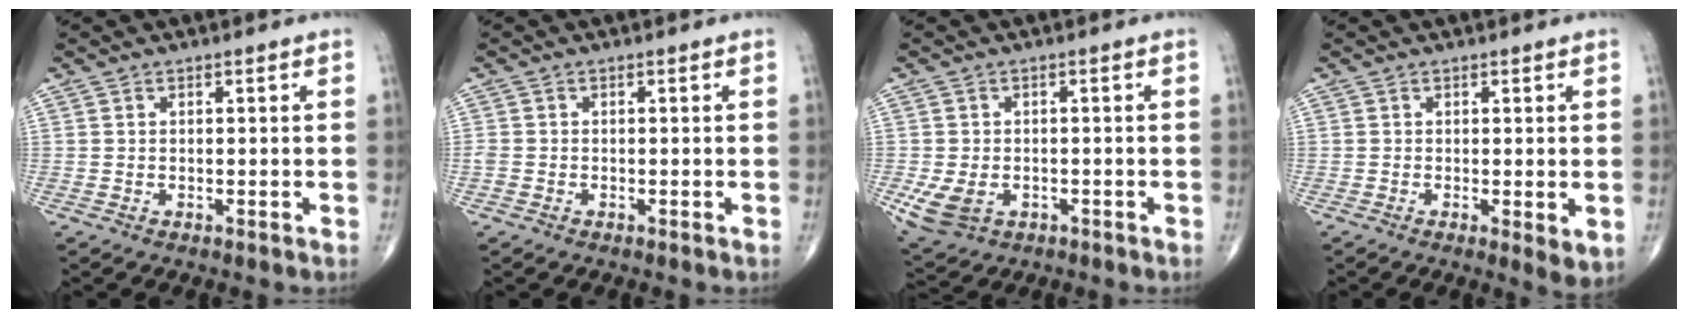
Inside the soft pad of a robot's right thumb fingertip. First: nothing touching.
{"total": 1.3, "force": [-0.4, 1.0, 0.6], "torque": [-0.015, 0.001, -0.010]}
{"total": 6.9, "force": [-2.1, 5.0, 4.2], "torque": [-0.082, 0.001, -0.026]}
{"total": 3.4, "force": [-0.3, 1.0, 3.2], "torque": [-0.049, -0.013, -0.008]}